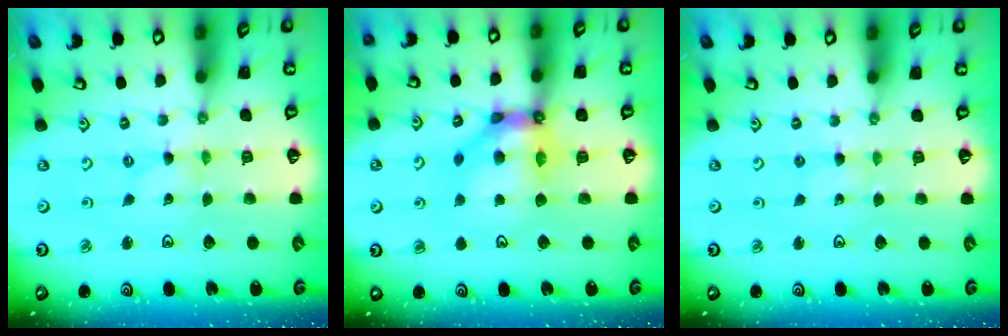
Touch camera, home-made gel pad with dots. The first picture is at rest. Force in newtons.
{"total": 11.2, "press": 11.2, "slide": 1.0}
{"total": 2.4, "press": 2.3, "slide": 0.3}